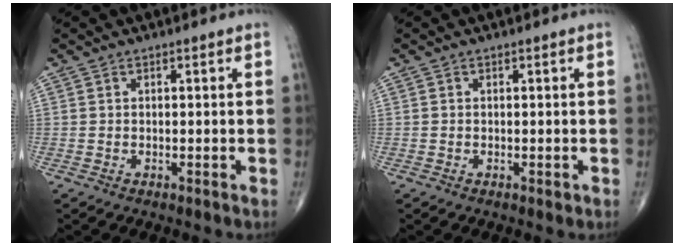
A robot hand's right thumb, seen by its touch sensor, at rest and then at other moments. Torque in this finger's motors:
{"motor_torque": [-0.22, 0.02, -0.15, -0.07, -0.02]}